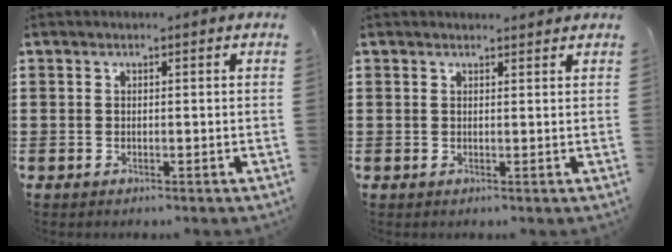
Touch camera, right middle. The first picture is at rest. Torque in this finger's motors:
{"motor_torque": [0.41, -0.27, 0.04, 0.00]}